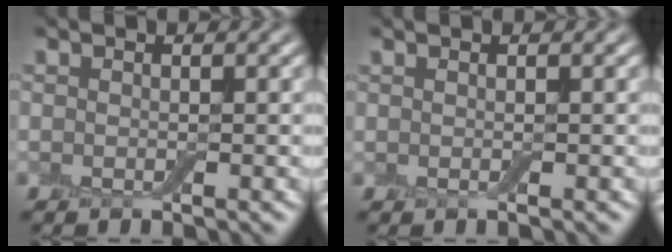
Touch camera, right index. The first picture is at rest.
{"total": 0.0}